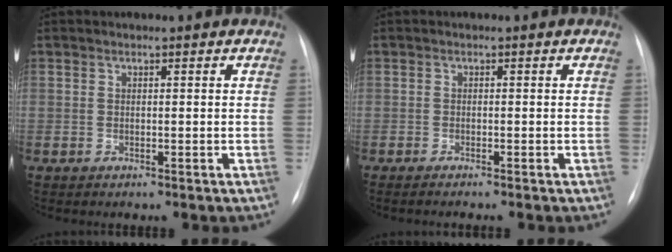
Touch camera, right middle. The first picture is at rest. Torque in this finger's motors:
{"motor_torque": [0.54, -0.87, 0.10, 0.01]}